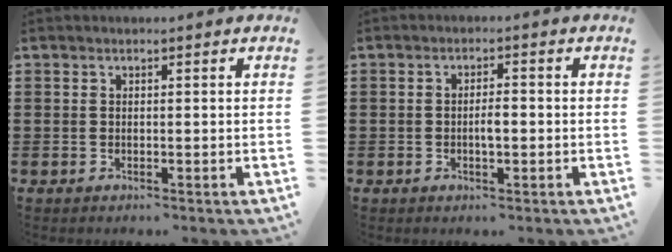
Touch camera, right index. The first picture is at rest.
{"total": 2.5, "force": [-0.4, 0.8, 2.4], "torque": [-0.044, 0.003, -0.008]}